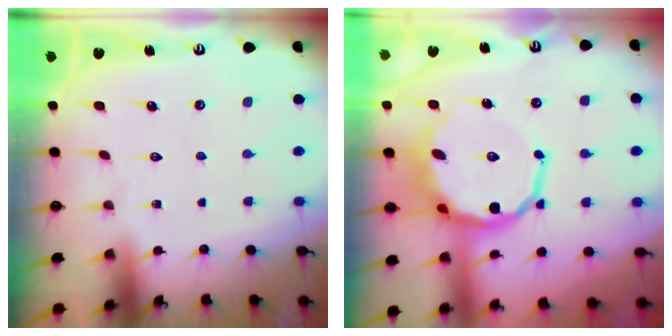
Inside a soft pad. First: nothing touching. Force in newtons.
{"total": 13.6, "press": 13.1, "slide": 3.6}